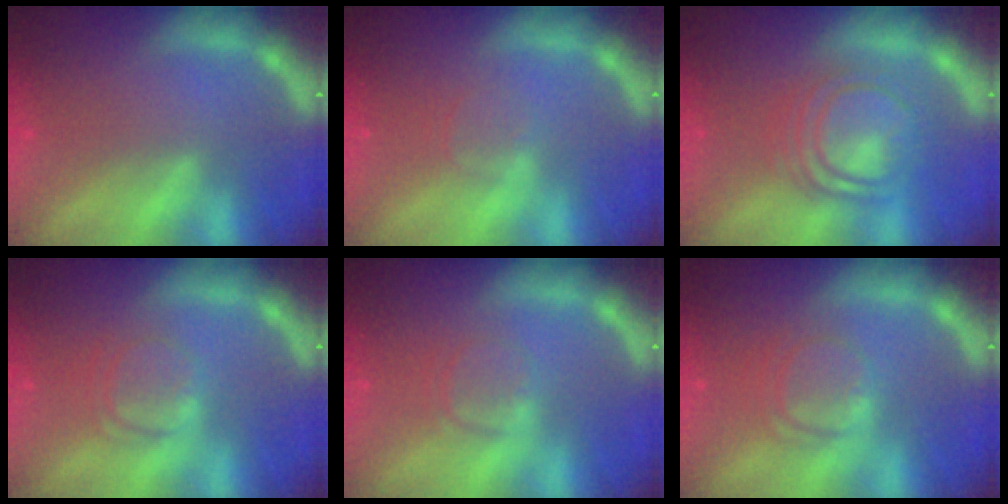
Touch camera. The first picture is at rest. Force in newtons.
{"total": 1.4}
{"total": 7.1}
{"total": 3.5}
{"total": 2.4}
{"total": 4.0}